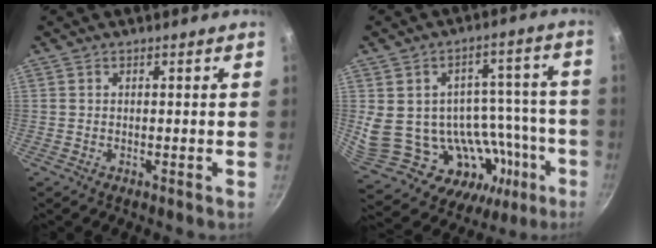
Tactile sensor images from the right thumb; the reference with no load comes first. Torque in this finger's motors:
{"motor_torque": [0.67, 0.35, 0.45, -1.01, 0.28]}